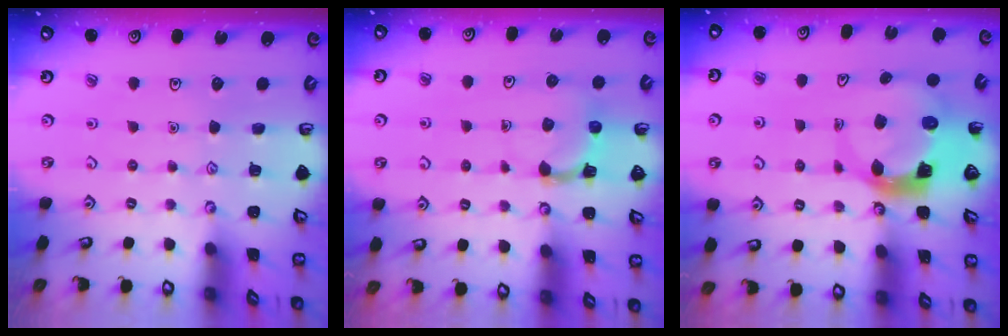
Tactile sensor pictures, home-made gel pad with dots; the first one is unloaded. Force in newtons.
{"total": 5.1, "press": 5.0, "slide": 0.9}
{"total": 5.4, "press": 5.4, "slide": 0.8}